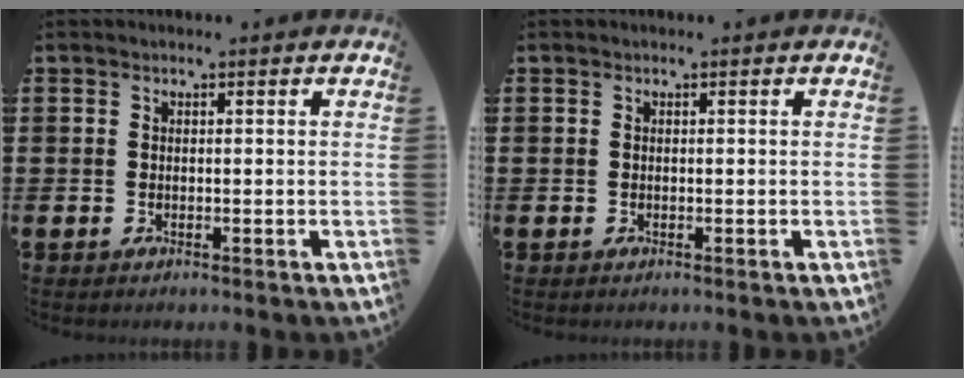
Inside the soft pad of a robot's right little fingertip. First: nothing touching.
{"total": 0.0}